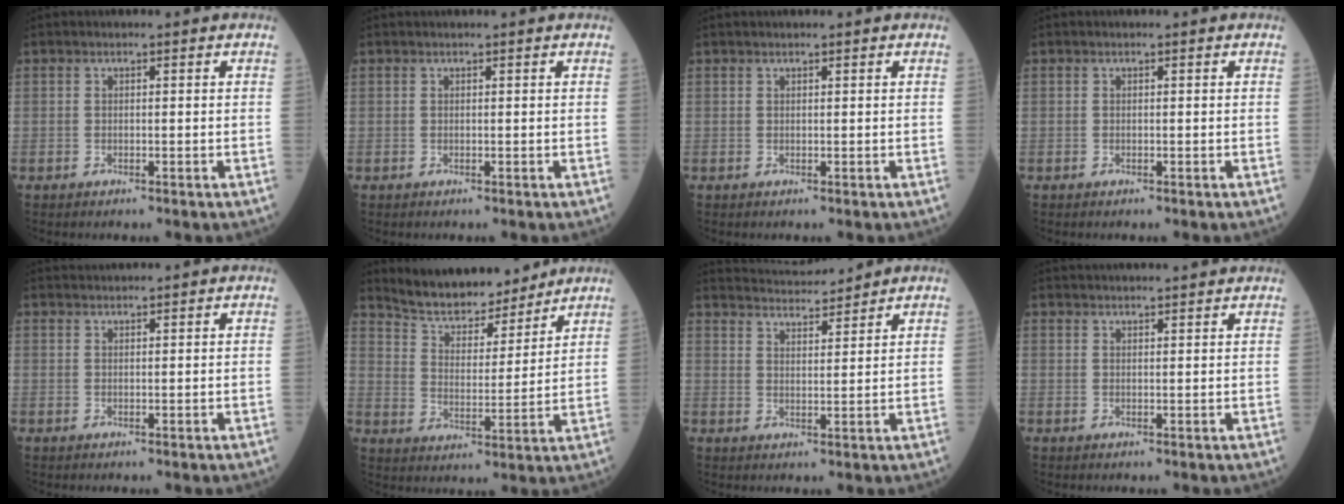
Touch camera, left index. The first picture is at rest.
{"total": 1.3, "force": [1.2, -0.1, 0.4], "torque": [-0.005, 0.018, 0.024]}
{"total": 1.5, "force": [1.3, 0.1, 0.6], "torque": [-0.005, 0.024, 0.022]}
{"total": 0.0}
{"total": 2.2, "force": [2.1, -0.6, 0.1], "torque": [-0.003, 0.018, 0.048]}
{"total": 12.0, "force": [11.2, 3.1, 3.3], "torque": [-0.055, 0.005, 0.191]}
{"total": 8.6, "force": [8.5, -0.1, 1.4], "torque": [-0.030, 0.018, 0.137]}
{"total": 9.4, "force": [8.9, 0.1, 2.9], "torque": [-0.041, 0.030, 0.115]}